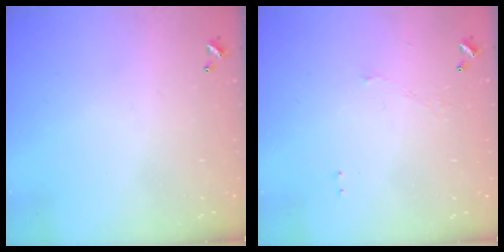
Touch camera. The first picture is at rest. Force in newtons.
{"total": 1.4, "press": 1.3, "slide": 0.5}